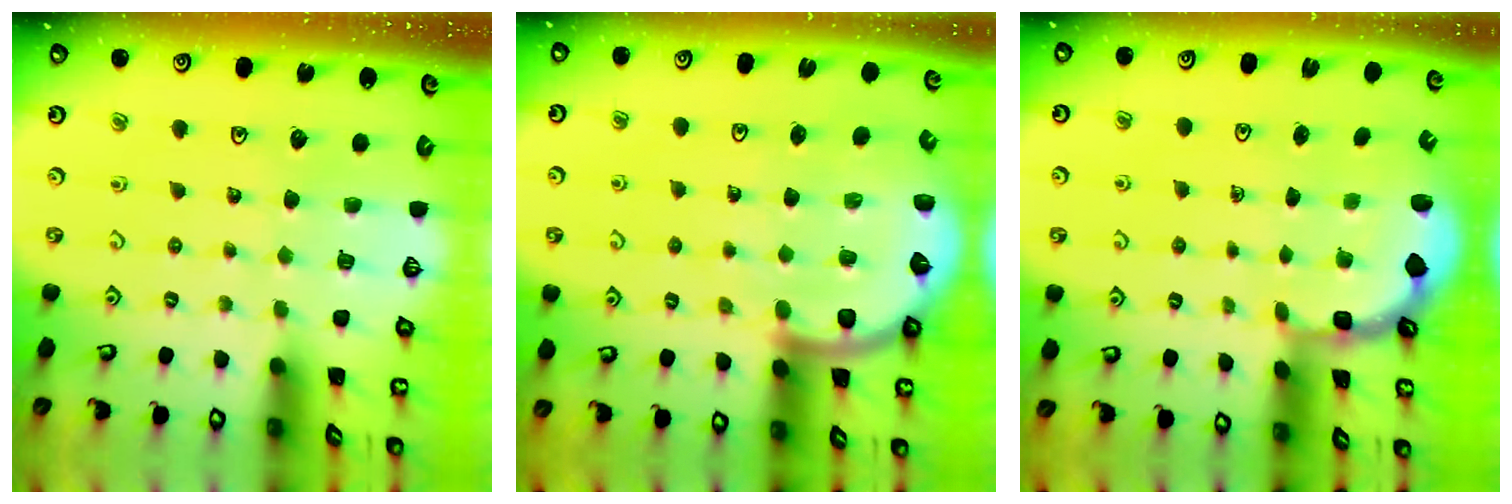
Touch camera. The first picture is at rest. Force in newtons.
{"total": 8.0, "press": 7.8, "slide": 1.5}
{"total": 2.7, "press": 2.1, "slide": 1.7}